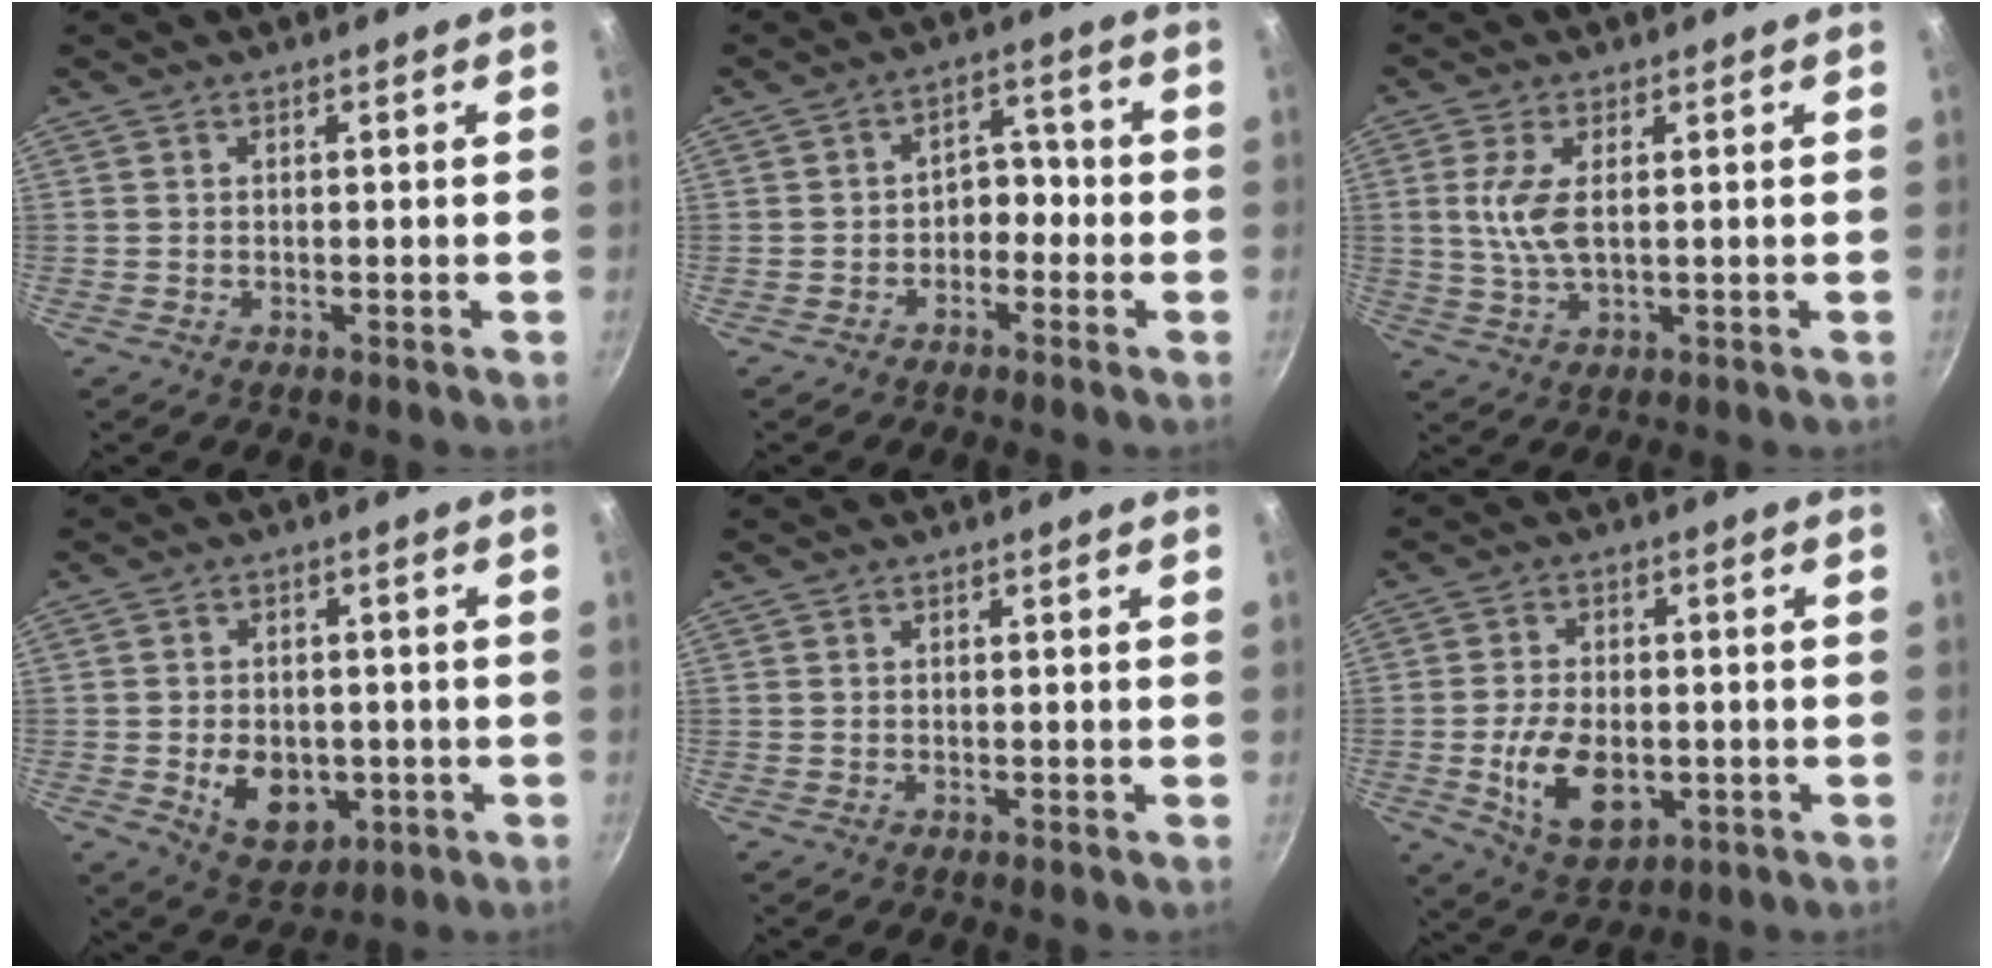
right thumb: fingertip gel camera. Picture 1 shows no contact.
{"total": 4.7, "force": [-1.6, 3.4, 2.8], "torque": [0.001, 0.031, -0.033]}
{"total": 6.3, "force": [1.0, 2.6, 5.6], "torque": [-0.120, -0.002, 0.021]}
{"total": 9.9, "force": [-2.1, 7.2, 6.5], "torque": [-0.072, -0.003, -0.018]}
{"total": 0.0}
{"total": 11.8, "force": [-2.4, 7.3, 8.9], "torque": [-0.148, 0.001, -0.030]}